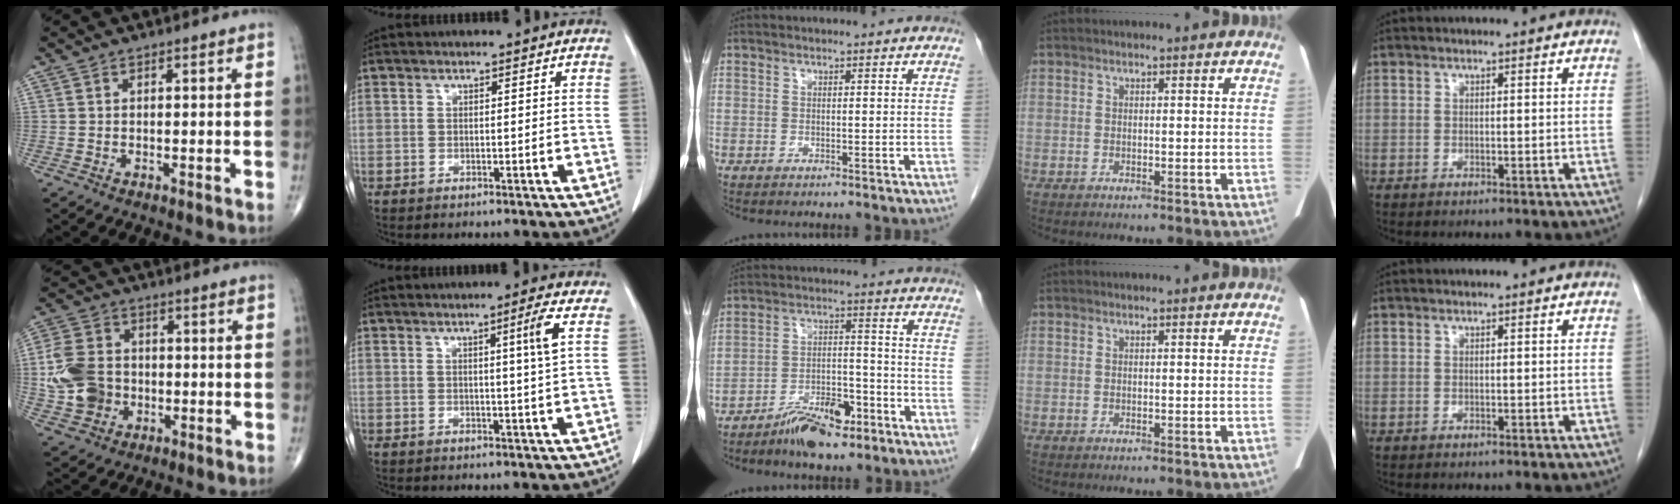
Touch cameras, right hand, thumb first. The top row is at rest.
{"thumb": {"total": 11.0, "force": [-1.4, 9.1, 6.1], "torque": [-0.108, 0.013, -0.026]}, "index": {"total": 3.3, "force": [1.0, -1.2, 3.0], "torque": [-0.050, -0.008, 0.018]}, "middle": {"total": 8.4, "force": [-6.1, 2.9, 5.0], "torque": [-0.086, 0.007, -0.105]}}